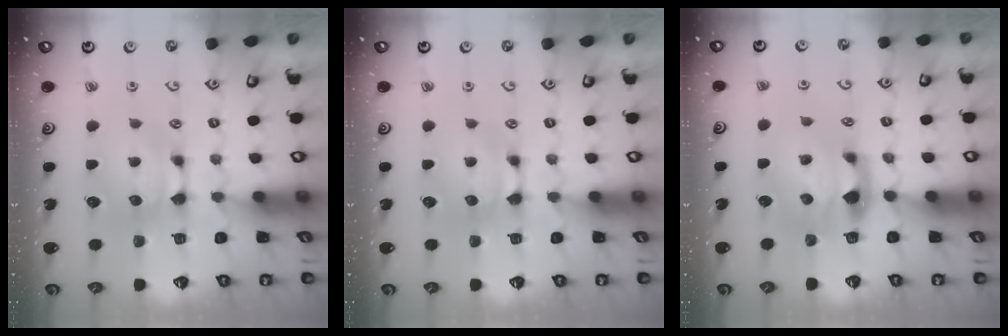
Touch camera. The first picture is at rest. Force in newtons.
{"total": 0.0}
{"total": 3.0, "press": 2.6, "slide": 1.4}